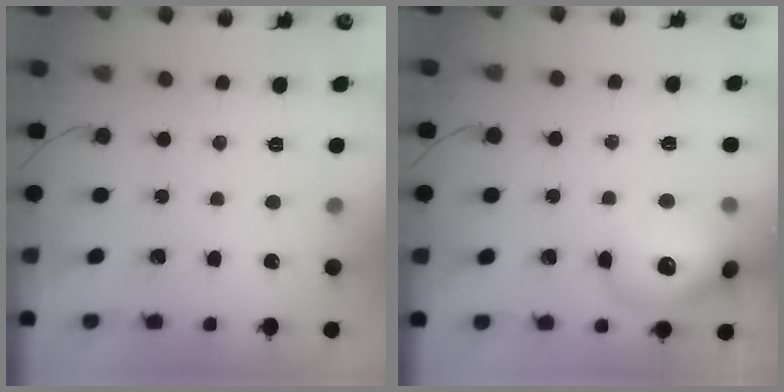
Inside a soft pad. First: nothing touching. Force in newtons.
{"total": 15.1, "press": 15.0, "slide": 1.6}